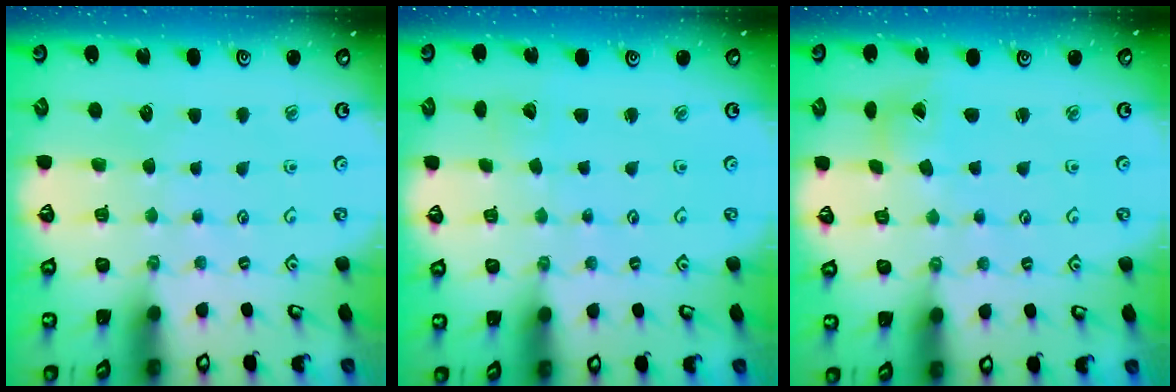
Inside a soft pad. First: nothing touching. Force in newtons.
{"total": 1.2, "press": 1.2, "slide": 0.1}
{"total": 1.7, "press": 1.6, "slide": 0.2}